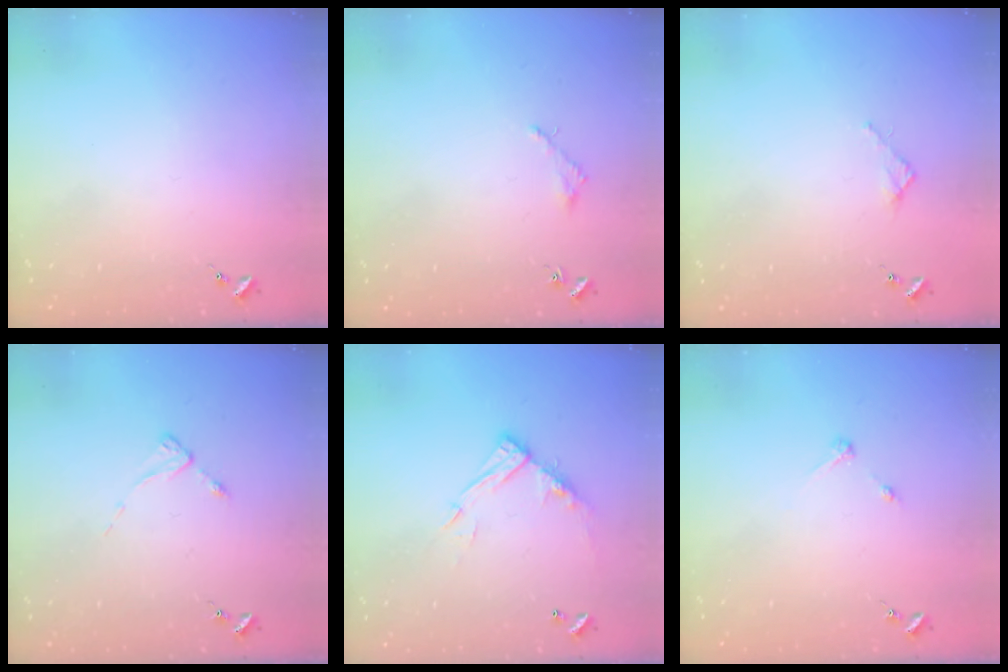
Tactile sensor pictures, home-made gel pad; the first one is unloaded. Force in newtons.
{"total": 1.6, "press": 1.6, "slide": 0.2}
{"total": 2.4, "press": 2.3, "slide": 0.3}
{"total": 2.5, "press": 2.5, "slide": 0.3}
{"total": 12.8, "press": 12.8, "slide": 1.0}
{"total": 2.7, "press": 2.7, "slide": 0.3}